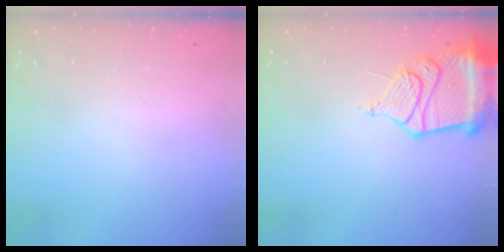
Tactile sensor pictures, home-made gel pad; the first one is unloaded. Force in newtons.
{"total": 15.7, "press": 15.6, "slide": 1.5}